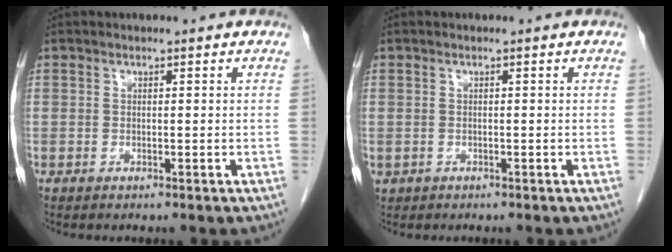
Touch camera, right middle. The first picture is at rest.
{"total": 0.9, "force": [-0.4, 0.8, 0.1], "torque": [-0.009, 0.004, 0.000]}